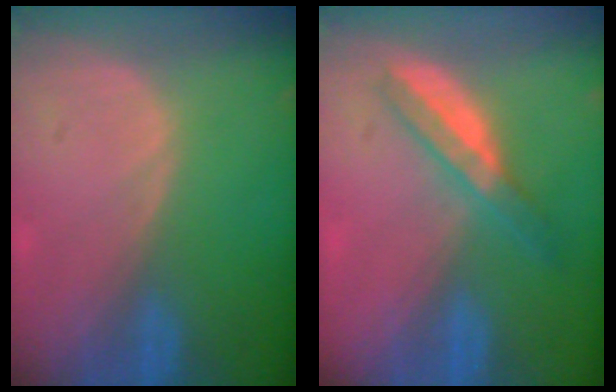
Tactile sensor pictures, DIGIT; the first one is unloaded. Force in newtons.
{"total": 5.5, "press": 4.9, "slide": 2.5}